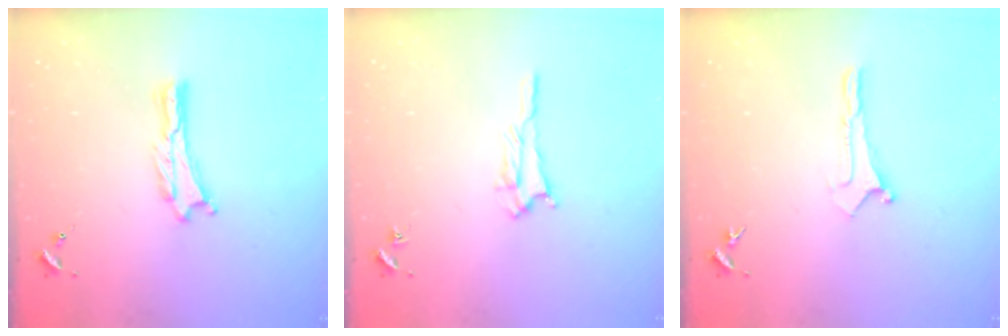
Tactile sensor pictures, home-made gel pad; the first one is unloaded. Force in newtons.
{"total": 1.6, "press": 1.6, "slide": 0.3}
{"total": 0.0}